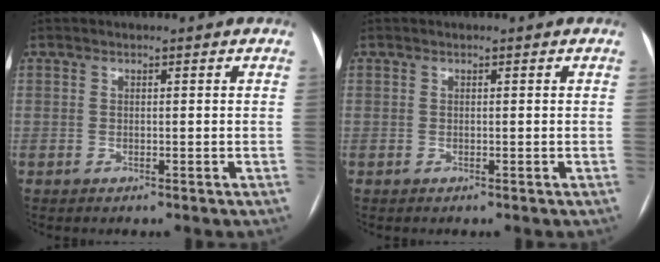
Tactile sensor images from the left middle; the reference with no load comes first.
{"total": 0.0}